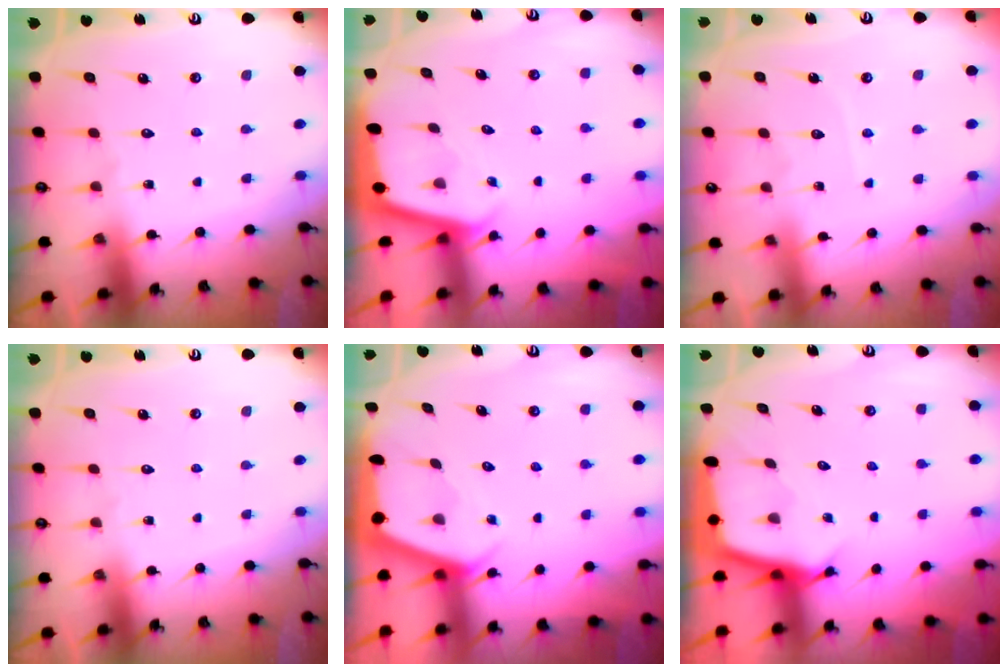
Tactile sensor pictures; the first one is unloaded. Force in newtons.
{"total": 1.9, "press": 1.9, "slide": 0.1}
{"total": 3.9, "press": 3.9, "slide": 0.2}
{"total": 0.0}
{"total": 2.4, "press": 2.4, "slide": 0.3}
{"total": 2.7, "press": 2.7, "slide": 0.1}